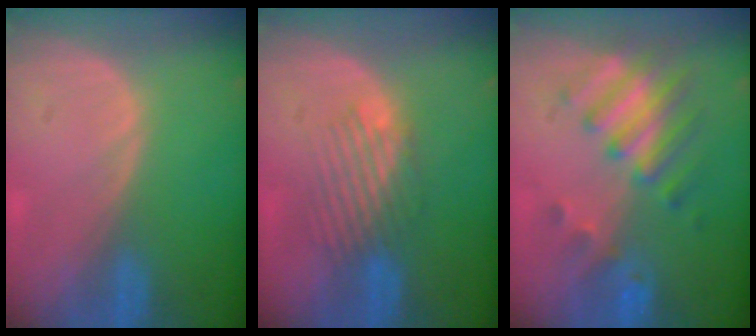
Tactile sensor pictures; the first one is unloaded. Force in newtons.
{"total": 4.8, "press": 4.4, "slide": 1.9}
{"total": 8.3, "press": 7.2, "slide": 4.0}